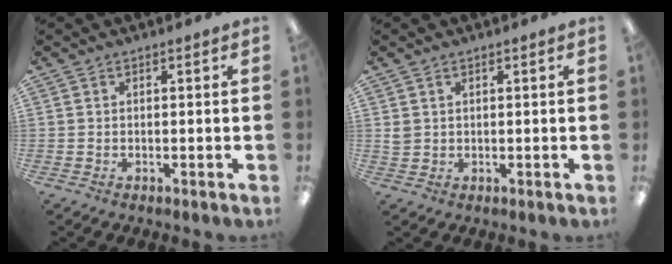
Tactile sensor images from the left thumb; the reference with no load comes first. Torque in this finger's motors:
{"motor_torque": [0.16, 0.15, 0.21, -0.10, 0.00]}